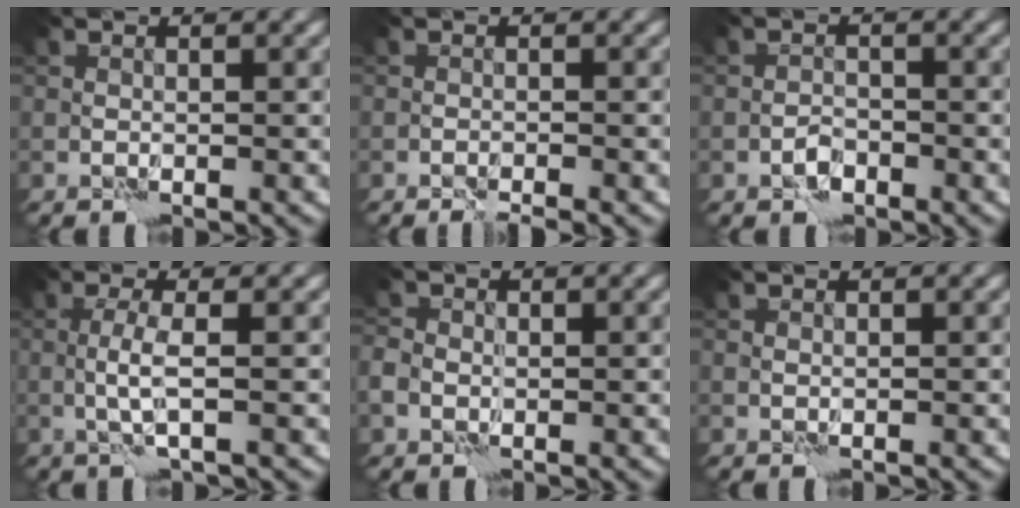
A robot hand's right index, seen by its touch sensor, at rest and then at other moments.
{"total": 1.7, "force": [-1.5, 0.0, 0.9], "torque": [-0.022, 0.000, -0.023]}
{"total": 1.2, "force": [-0.8, 0.7, 0.5], "torque": [-0.005, 0.004, -0.016]}
{"total": 2.2, "force": [0.1, 0.0, 2.1], "torque": [-0.046, -0.001, 0.000]}
{"total": 1.9, "force": [-0.1, 1.6, 1.0], "torque": [-0.018, -0.004, -0.005]}
{"total": 0.0}